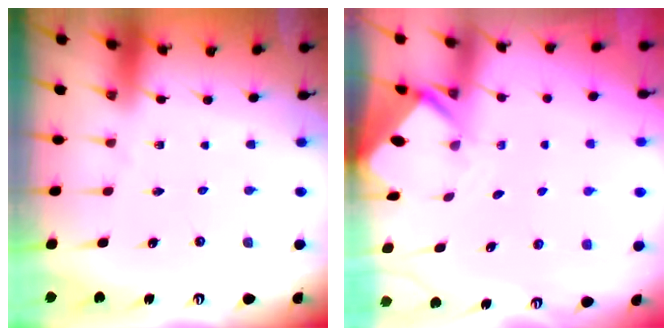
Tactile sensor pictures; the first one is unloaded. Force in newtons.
{"total": 2.9, "press": 2.9, "slide": 0.1}